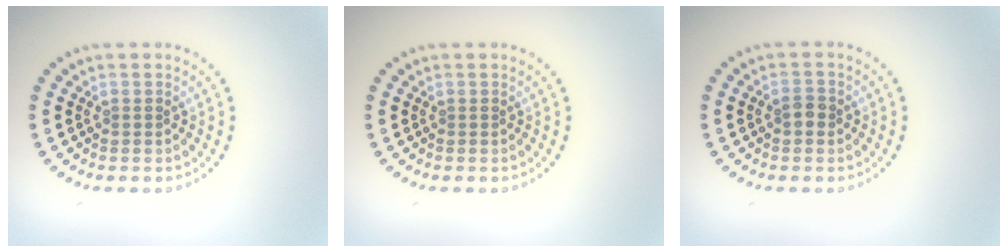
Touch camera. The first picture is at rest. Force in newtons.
{"total": 0.0}
{"total": 1.3, "press": 1.3, "slide": 0.2}